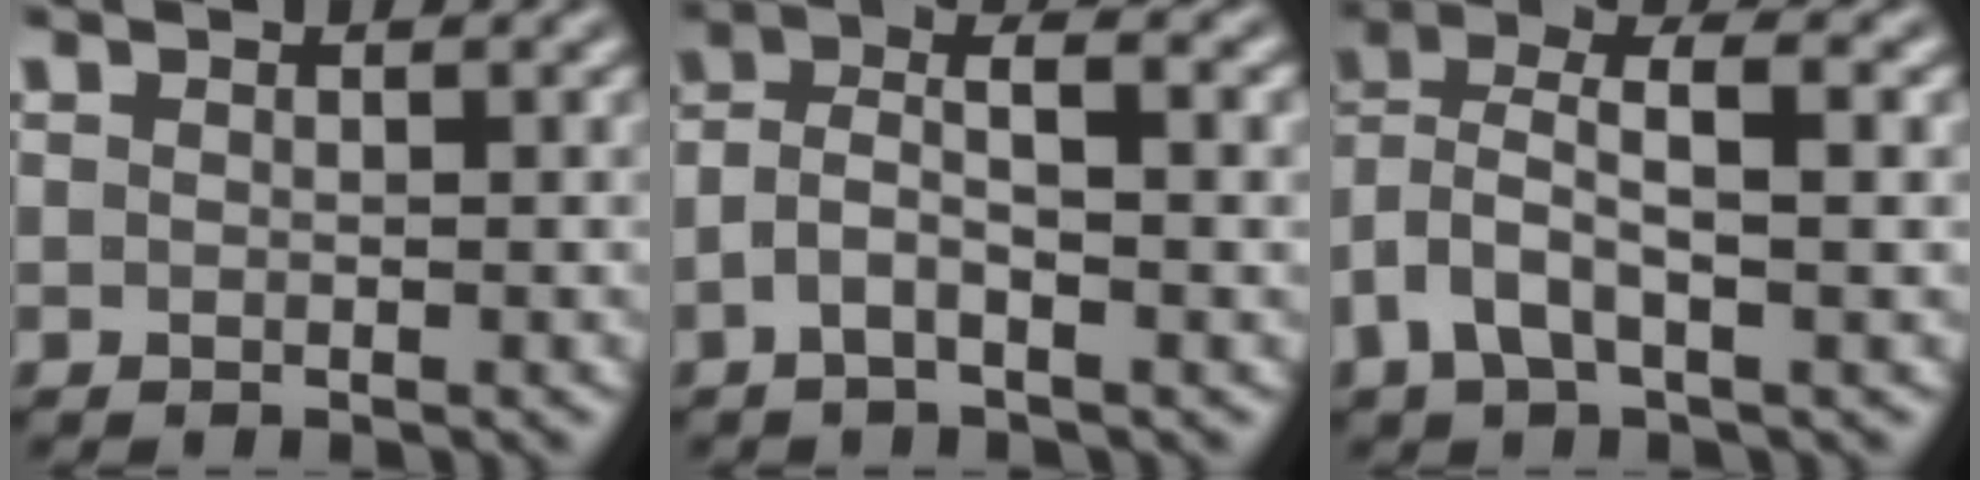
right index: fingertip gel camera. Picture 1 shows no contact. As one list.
[{"total": 3.5, "force": [-0.4, 1.4, 3.2], "torque": [-0.061, -0.011, -0.007]}, {"total": 4.9, "force": [0.8, 3.0, 3.8], "torque": [-0.098, -0.018, 0.022]}]